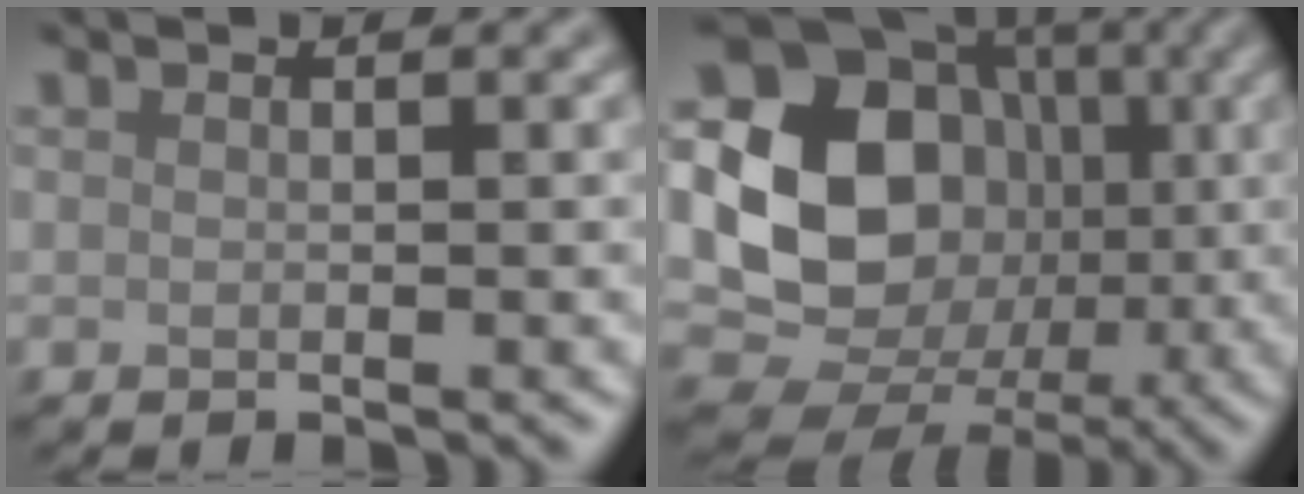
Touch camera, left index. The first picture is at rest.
{"total": 12.4, "force": [-0.2, 10.4, 6.8], "torque": [-0.113, -0.008, -0.022]}